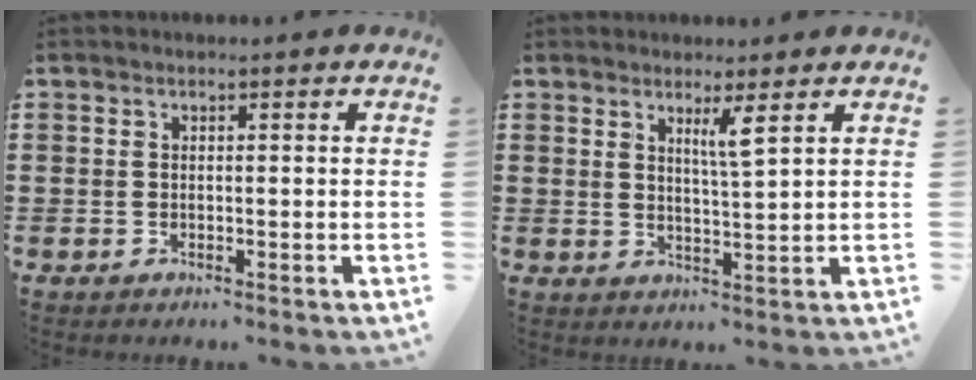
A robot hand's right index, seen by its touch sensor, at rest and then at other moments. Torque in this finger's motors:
{"motor_torque": [-0.09, 0.37, 0.20, 0.01]}